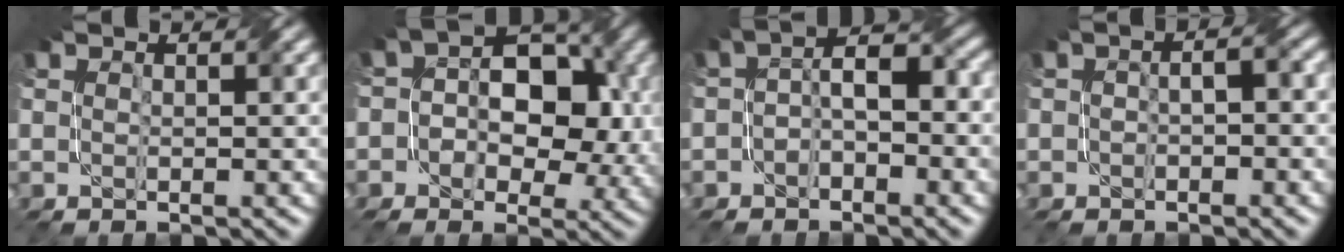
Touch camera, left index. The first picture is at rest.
{"total": 9.2, "force": [-0.2, 6.3, 6.7], "torque": [-0.077, 0.010, -0.011]}
{"total": 3.7, "force": [-1.4, 2.0, 2.8], "torque": [-0.046, 0.012, -0.035]}
{"total": 2.5, "force": [-1.1, 1.2, 1.9], "torque": [-0.025, 0.007, -0.015]}